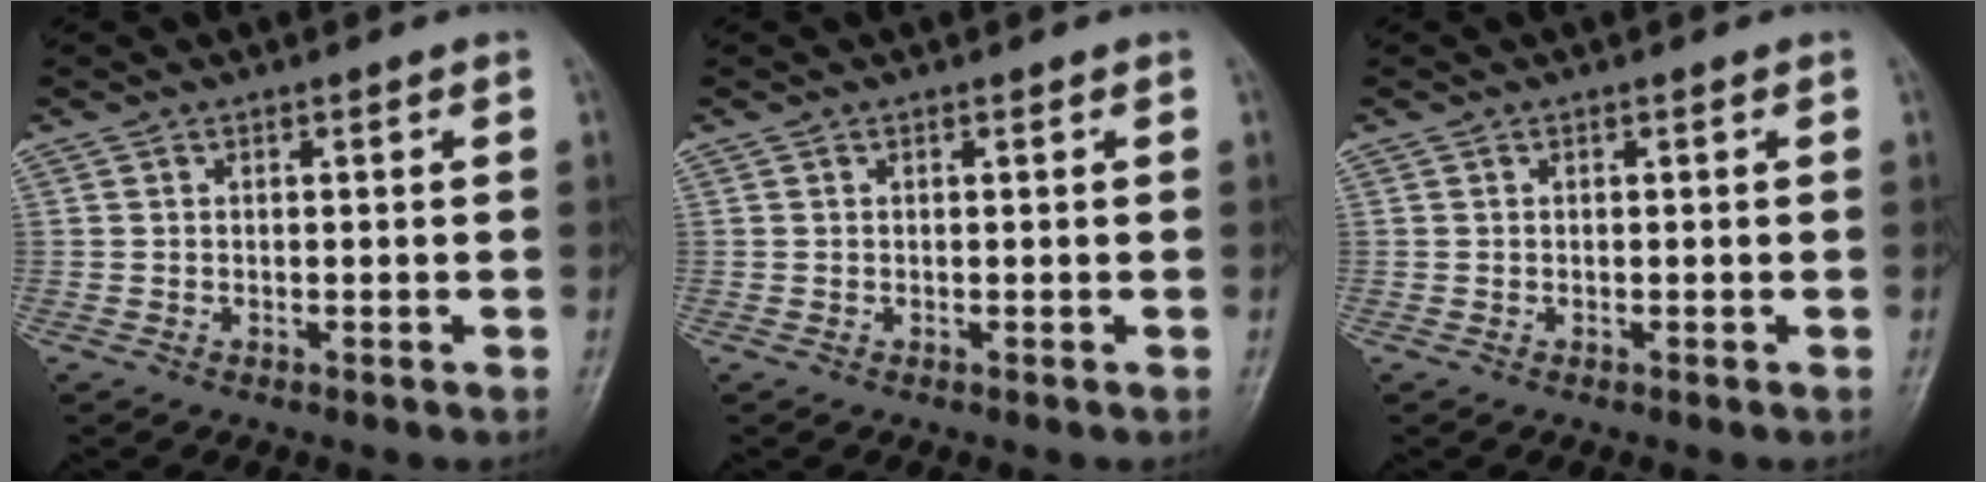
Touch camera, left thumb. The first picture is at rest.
{"total": 0.0}
{"total": 0.0}